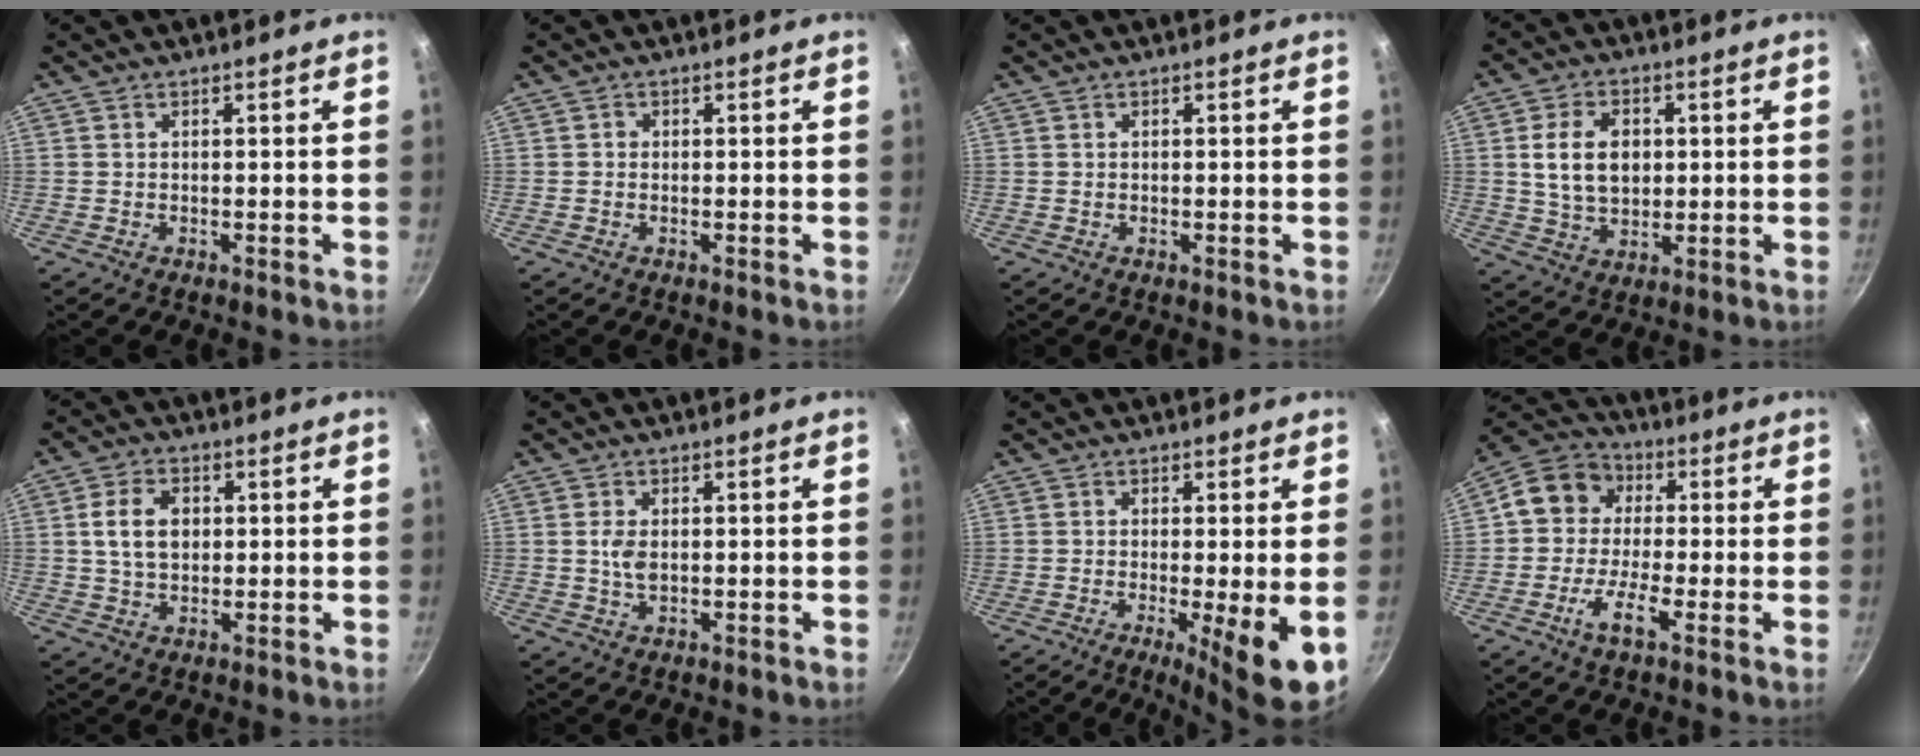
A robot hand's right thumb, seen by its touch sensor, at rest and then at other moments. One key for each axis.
{"total": 0.6, "fx": 0.0, "fy": 0.6, "fz": 0.2, "tx": 0.001, "ty": 0.003, "tz": -0.002}
{"total": 0.0}
{"total": 10.0, "fx": 1.4, "fy": 6.9, "fz": 7.0, "tx": -0.106, "ty": 0.000, "tz": 0.027}
{"total": 7.5, "fx": 1.1, "fy": 5.2, "fz": 5.2, "tx": -0.081, "ty": 0.007, "tz": 0.018}
{"total": 3.3, "fx": 0.2, "fy": 2.0, "fz": 2.6, "tx": -0.047, "ty": -0.004, "tz": 0.005}
{"total": 7.9, "fx": -1.9, "fy": 0.8, "fz": 7.7, "tx": -0.111, "ty": -0.010, "tz": -0.024}
{"total": 11.3, "fx": -2.0, "fy": 8.0, "fz": 7.7, "tx": -0.118, "ty": 0.040, "tz": -0.061}